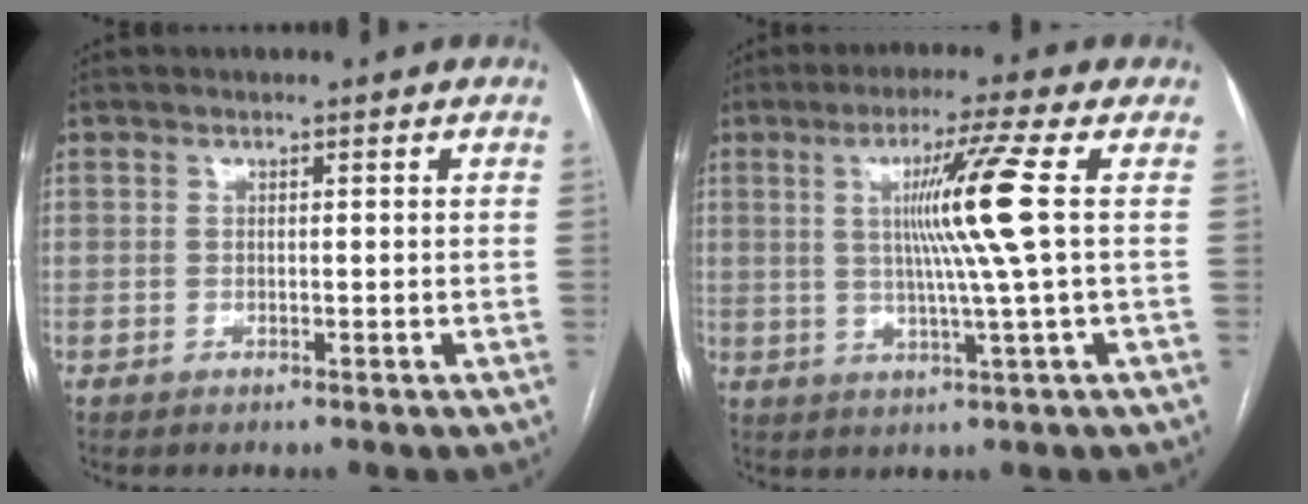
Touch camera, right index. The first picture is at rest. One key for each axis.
{"total": 9.5, "fx": 1.5, "fy": -2.5, "fz": 9.1, "tx": -0.158, "ty": -0.001, "tz": 0.037}